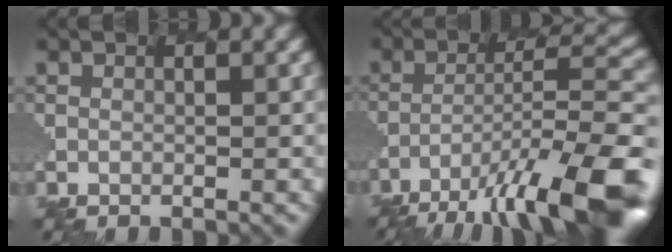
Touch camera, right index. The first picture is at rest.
{"total": 13.5, "force": [-9.0, 3.5, 9.4], "torque": [-0.181, -0.005, -0.138]}